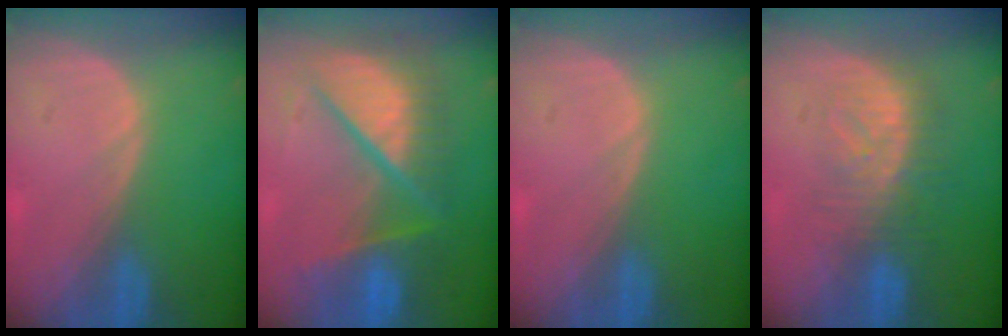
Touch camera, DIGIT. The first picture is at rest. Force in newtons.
{"total": 11.0, "press": 11.0, "slide": 1.3}
{"total": 0.0}
{"total": 8.1, "press": 7.5, "slide": 3.2}